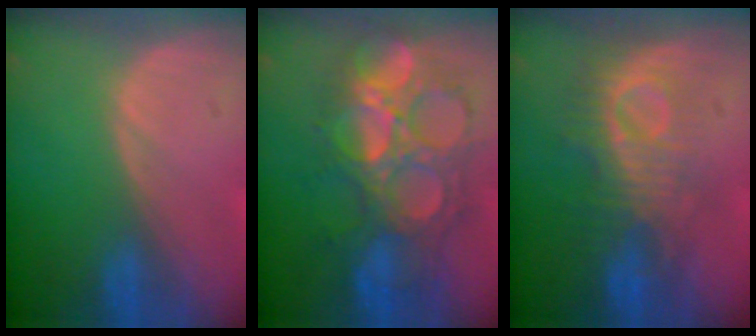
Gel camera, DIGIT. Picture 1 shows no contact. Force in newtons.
{"total": 10.8, "press": 10.8, "slide": 0.9}
{"total": 9.1, "press": 8.3, "slide": 3.7}